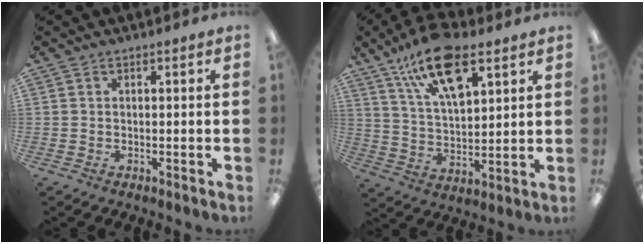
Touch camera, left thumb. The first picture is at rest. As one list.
[{"total": 16.3, "force": [9.8, 7.0, 10.9], "torque": [-0.190, -0.033, 0.173]}]